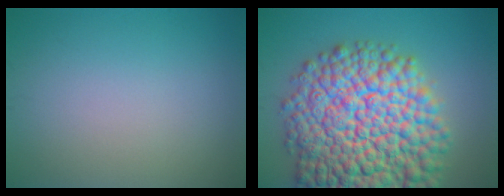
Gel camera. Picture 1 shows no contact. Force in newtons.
{"total": 17.5, "press": 17.5, "slide": 0.7}